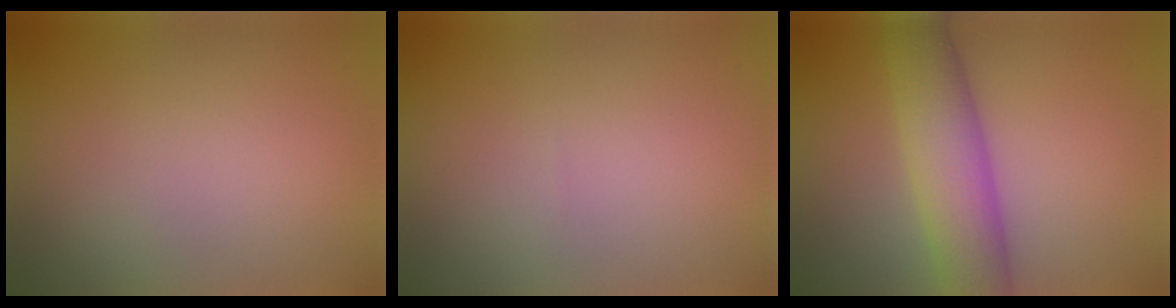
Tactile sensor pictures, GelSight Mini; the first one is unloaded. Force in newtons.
{"total": 0.0}
{"total": 7.2, "press": 7.2, "slide": 0.1}